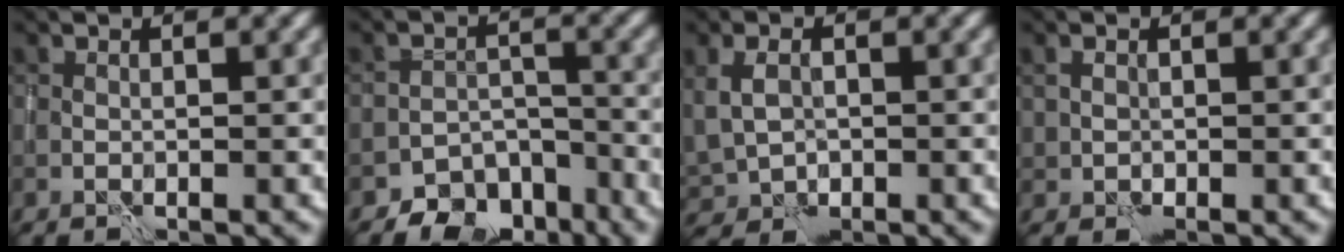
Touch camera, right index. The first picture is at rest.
{"total": 5.3, "force": [-4.3, 2.9, 0.9], "torque": [0.008, -0.005, -0.067]}
{"total": 4.1, "force": [0.1, 3.3, 2.4], "torque": [-0.051, -0.005, 0.017]}
{"total": 0.8, "force": [0.1, 0.8, 0.2], "torque": [-0.003, -0.002, 0.000]}